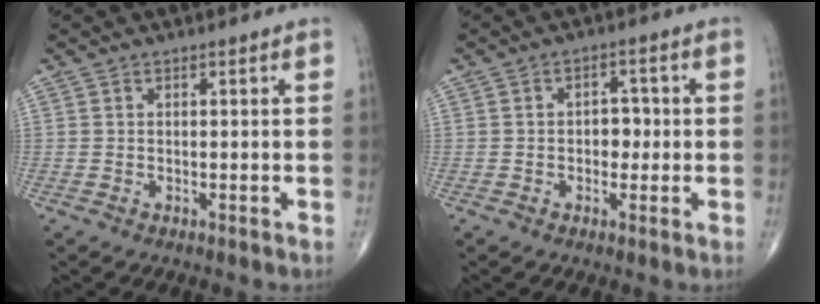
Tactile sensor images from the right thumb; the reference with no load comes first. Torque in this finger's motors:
{"motor_torque": [-0.34, 0.19, 0.04, 0.03, 0.06]}